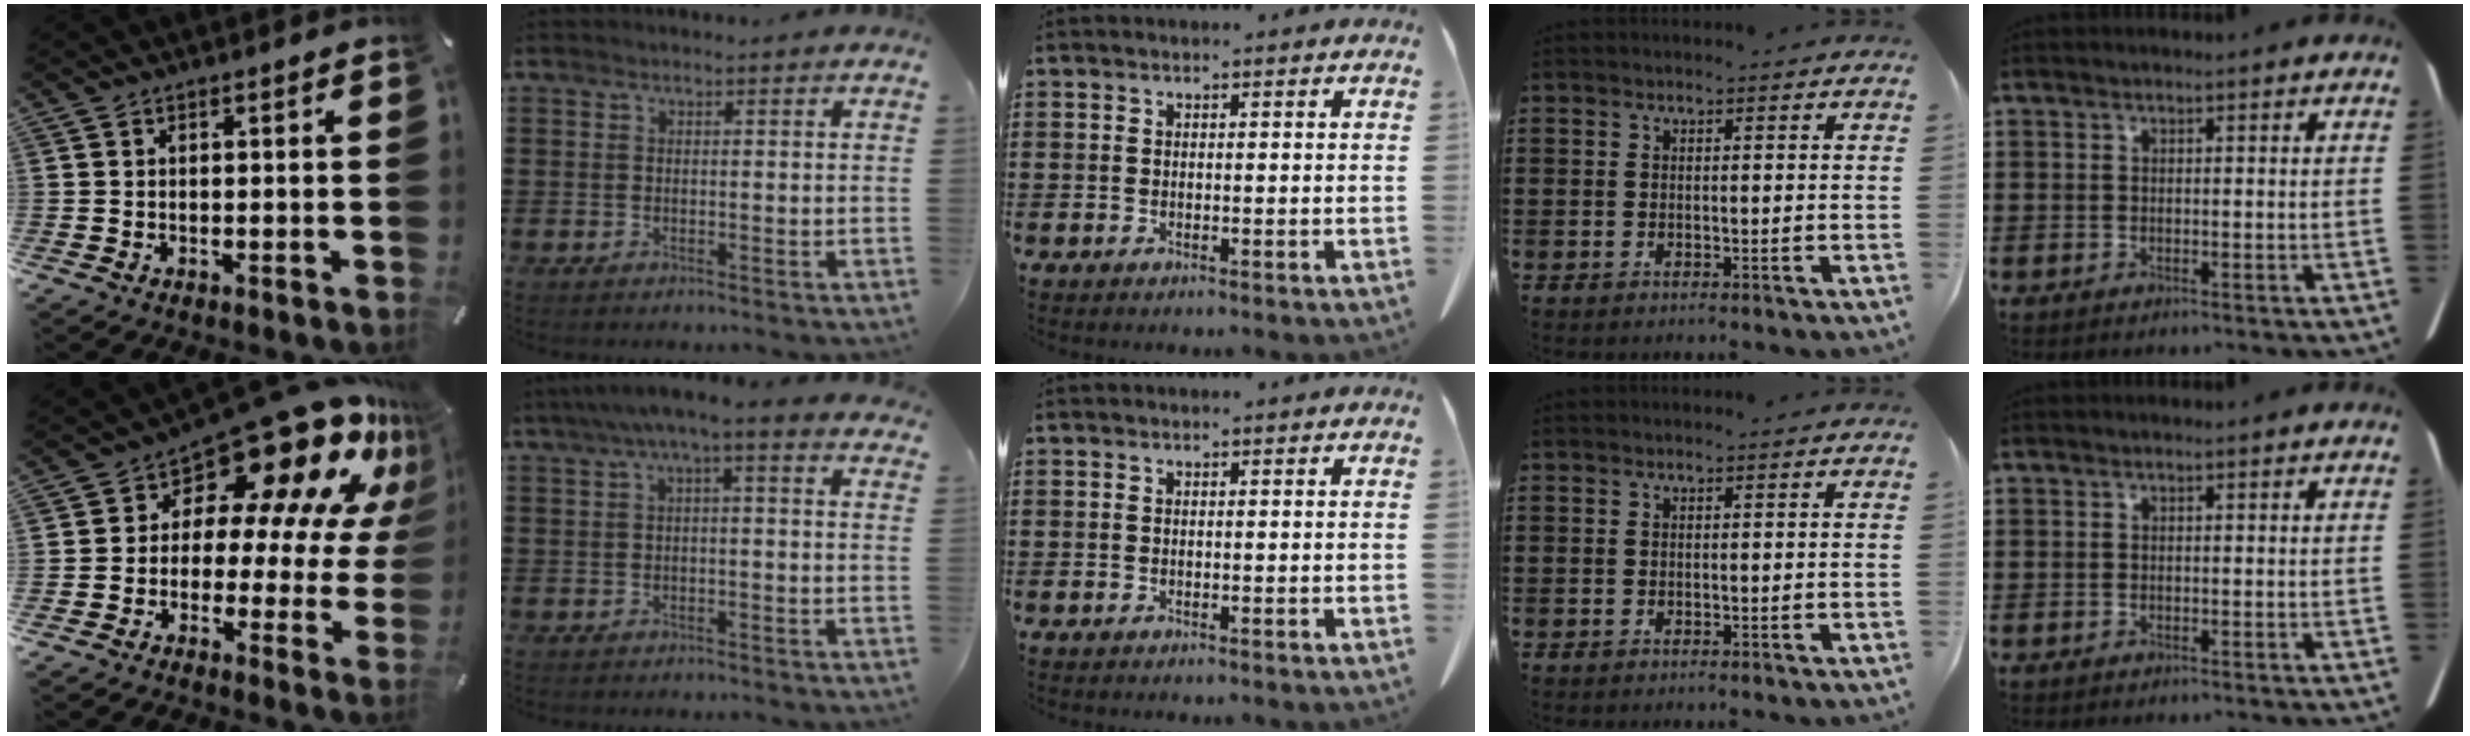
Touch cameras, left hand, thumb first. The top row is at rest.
{"thumb": {"total": 18.9, "force": [13.0, 8.3, 10.9], "torque": [-0.156, -0.113, 0.216]}, "index": {"total": 3.1, "force": [0.8, 0.4, 2.9], "torque": [-0.057, 0.001, 0.010]}}